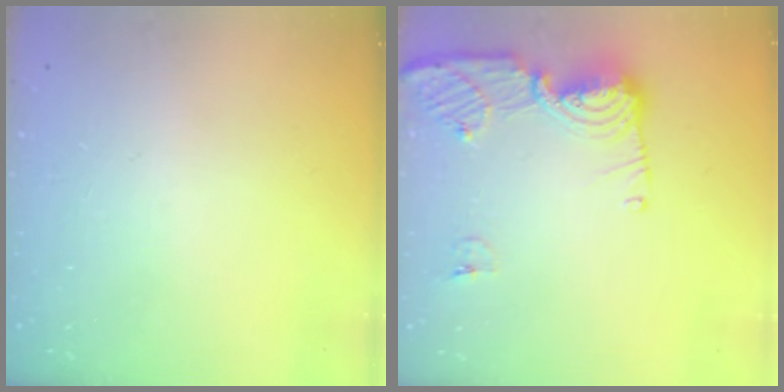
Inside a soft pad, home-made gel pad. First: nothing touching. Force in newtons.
{"total": 11.7, "press": 11.7, "slide": 1.2}